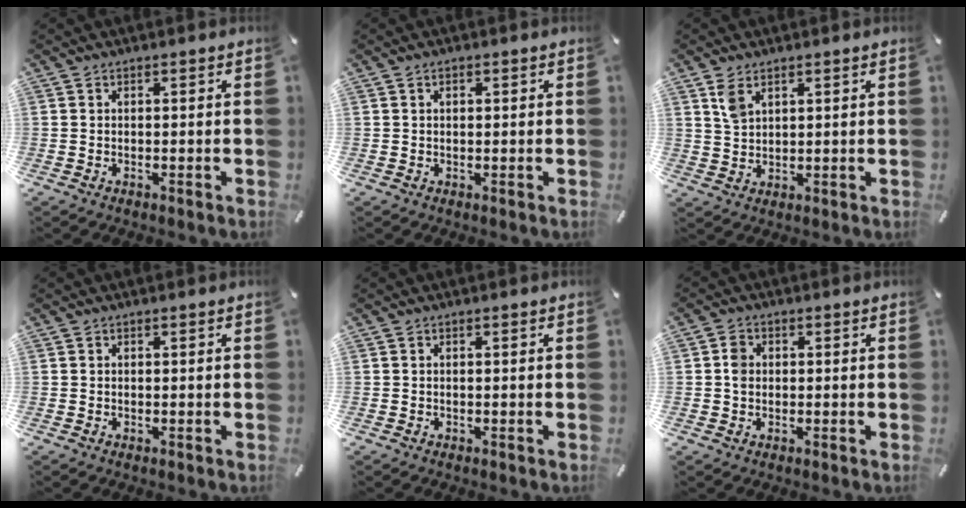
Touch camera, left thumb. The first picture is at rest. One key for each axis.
{"total": 0.8, "fx": 0.3, "fy": 0.5, "fz": 0.5, "tx": -0.010, "ty": 0.004, "tz": 0.005}
{"total": 4.3, "fx": 2.5, "fy": 2.5, "fz": 2.4, "tx": -0.053, "ty": 0.002, "tz": 0.048}
{"total": 0.0}
{"total": 0.0}
{"total": 2.7, "fx": 0.1, "fy": 2.3, "fz": 1.4, "tx": -0.020, "ty": 0.005, "tz": -0.002}